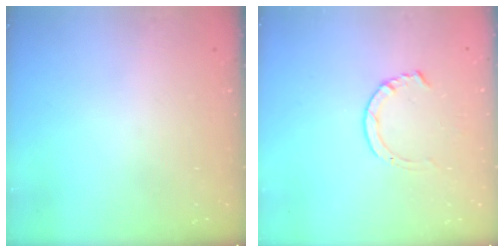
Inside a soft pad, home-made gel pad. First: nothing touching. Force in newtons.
{"total": 3.5, "press": 3.5, "slide": 0.4}